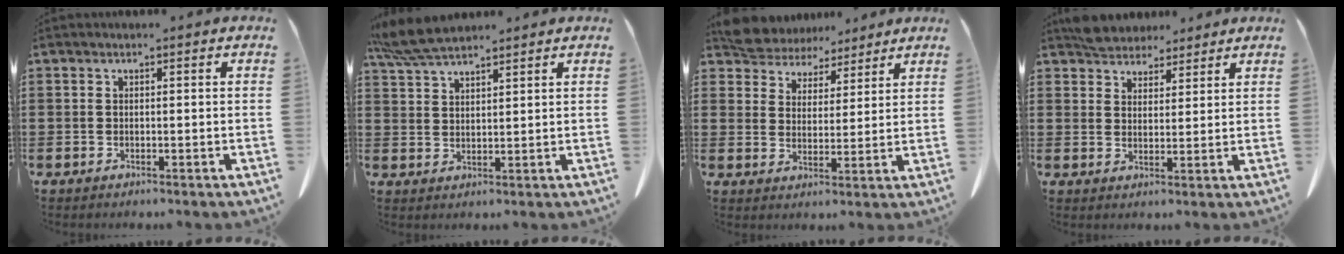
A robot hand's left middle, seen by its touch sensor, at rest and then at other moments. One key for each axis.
{"total": 6.1, "fx": 5.3, "fy": 1.1, "fz": 2.9, "tx": -0.072, "ty": -0.009, "tz": 0.103}
{"total": 6.3, "fx": 6.0, "fy": 2.0, "fz": 0.0, "tx": -0.037, "ty": -0.031, "tz": 0.112}
{"total": 4.5, "fx": 4.1, "fy": 1.6, "fz": 0.3, "tx": -0.021, "ty": -0.003, "tz": 0.083}